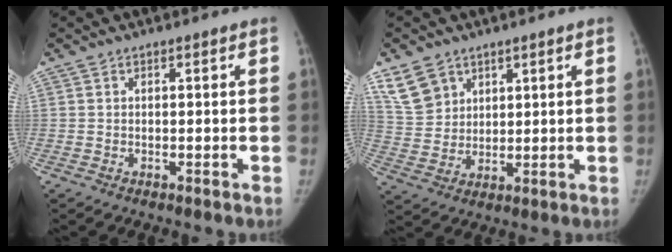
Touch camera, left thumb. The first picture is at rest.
{"total": 7.5, "force": [4.7, 5.4, 2.1], "torque": [-0.020, -0.018, 0.103]}